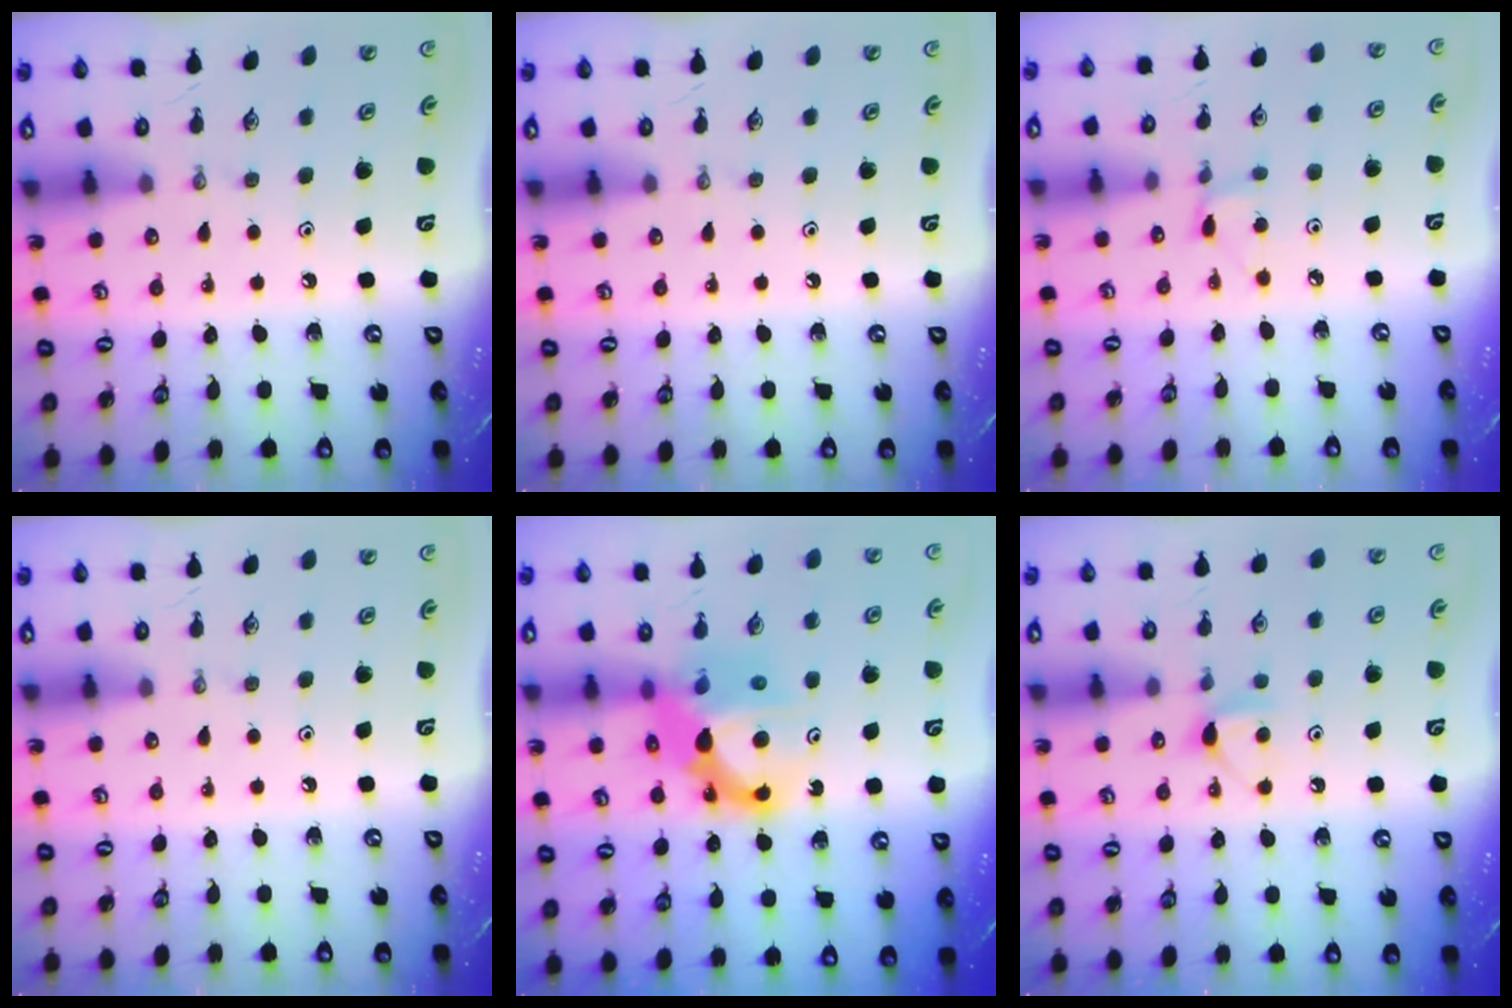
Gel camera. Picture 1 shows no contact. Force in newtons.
{"total": 0.0}
{"total": 3.5, "press": 3.5, "slide": 0.4}
{"total": 0.0}
{"total": 12.3, "press": 12.2, "slide": 1.1}
{"total": 4.9, "press": 4.8, "slide": 0.7}